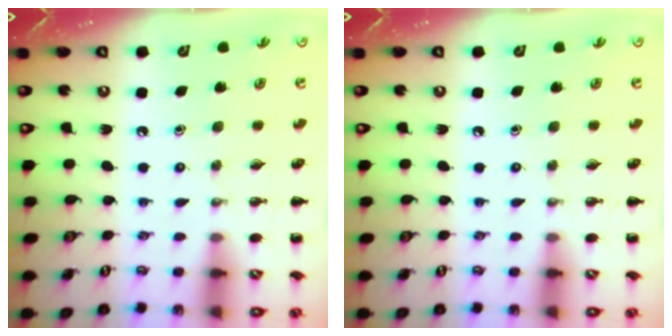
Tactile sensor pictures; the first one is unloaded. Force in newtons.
{"total": 0.0}